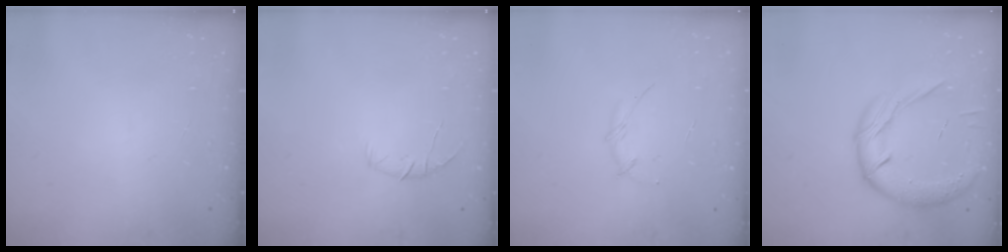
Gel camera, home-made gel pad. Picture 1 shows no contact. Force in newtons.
{"total": 6.4, "press": 6.2, "slide": 1.6}
{"total": 4.0, "press": 3.9, "slide": 0.9}
{"total": 17.1, "press": 16.9, "slide": 2.6}